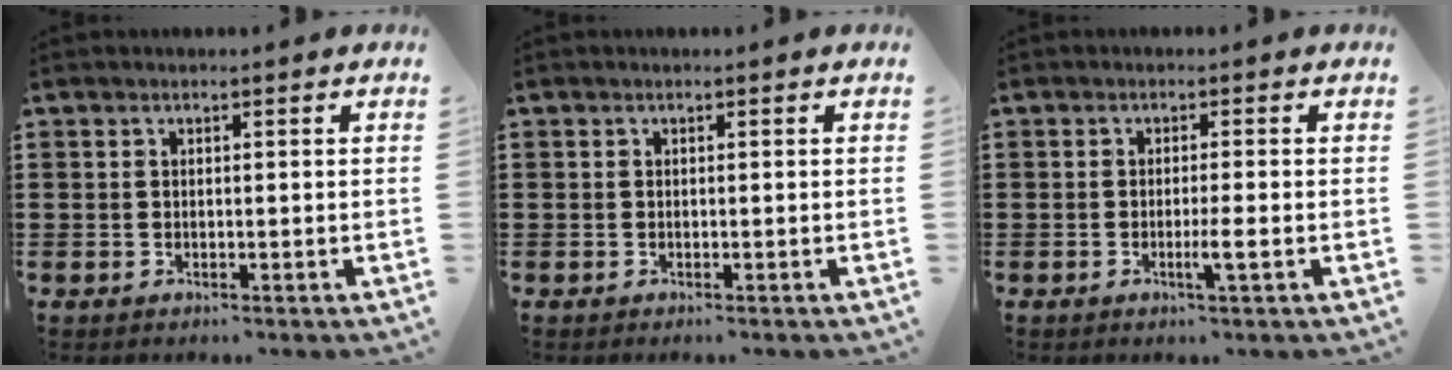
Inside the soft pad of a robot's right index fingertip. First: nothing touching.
{"total": 0.0}
{"total": 2.7, "force": [-1.0, -0.2, 2.5], "torque": [-0.048, -0.009, -0.022]}